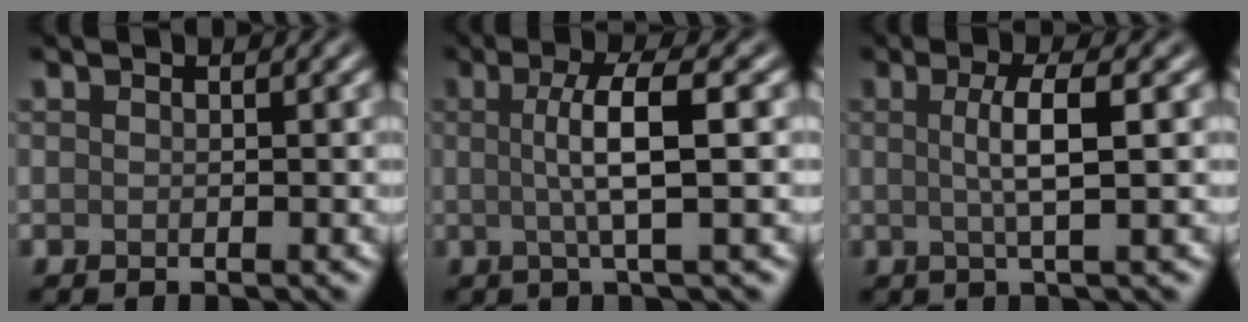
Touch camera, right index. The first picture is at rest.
{"total": 4.9, "force": [0.3, 1.0, 4.8], "torque": [-0.081, 0.005, 0.001]}
{"total": 3.8, "force": [0.3, 0.8, 3.7], "torque": [-0.060, 0.004, 0.001]}